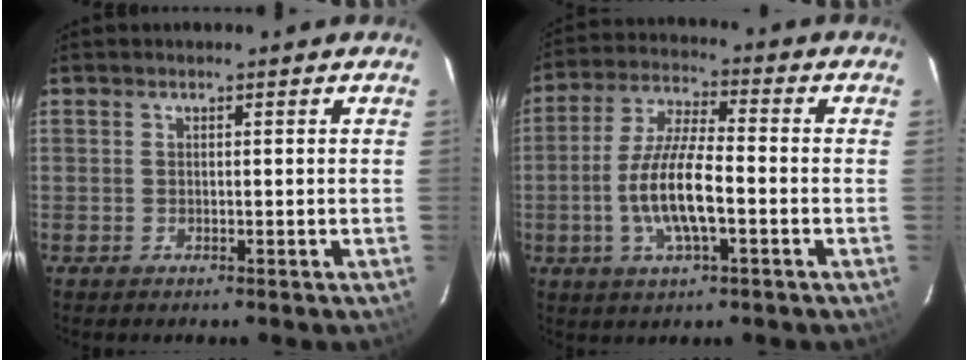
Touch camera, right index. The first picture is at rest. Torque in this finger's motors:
{"motor_torque": [1.69, -0.45, 1.01, 0.21]}